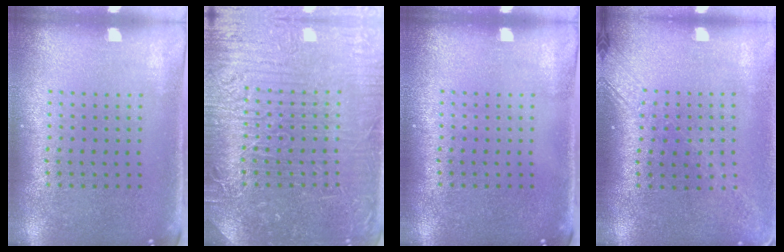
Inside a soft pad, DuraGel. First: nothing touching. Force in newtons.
{"total": 7.6, "press": 7.6, "slide": 0.9}
{"total": 0.0}
{"total": 2.1, "press": 1.6, "slide": 1.4}